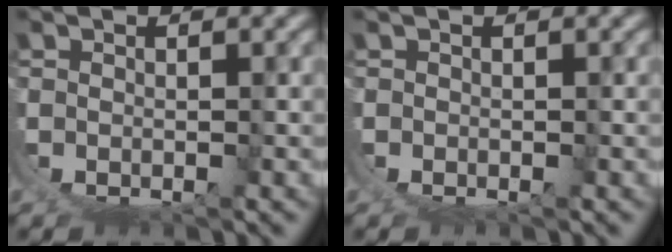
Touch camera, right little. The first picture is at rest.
{"total": 0.0}